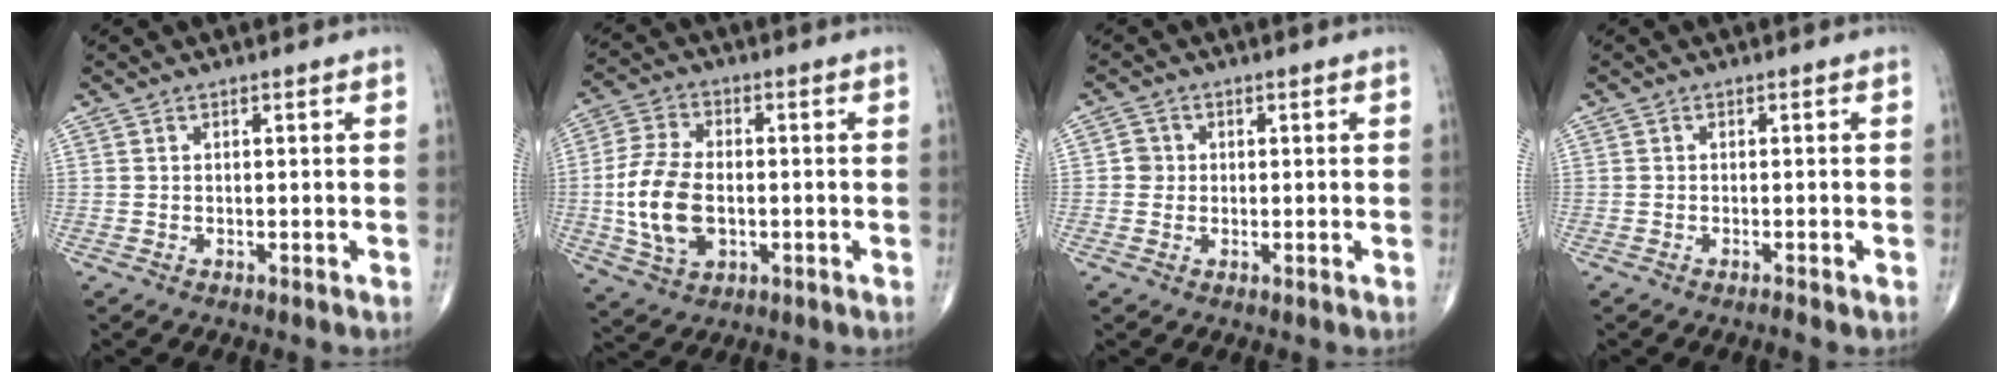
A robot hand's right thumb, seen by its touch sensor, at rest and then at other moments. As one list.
[{"total": 10.4, "force": [-1.3, 6.4, 8.1], "torque": [-0.157, 0.007, -0.021]}, {"total": 2.1, "force": [-0.1, 2.1, 0.5], "torque": [0.010, 0.009, -0.004]}, {"total": 0.8, "force": [-0.7, -0.1, 0.4], "torque": [-0.010, 0.005, -0.012]}]